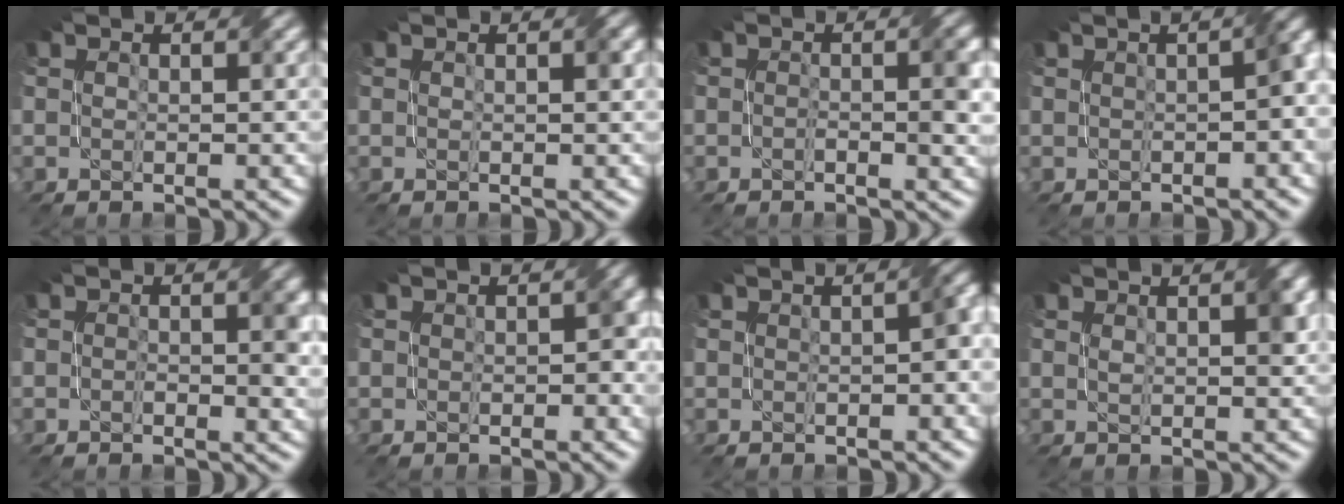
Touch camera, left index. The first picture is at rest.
{"total": 0.6, "force": [0.2, 0.1, 0.6], "torque": [-0.008, 0.002, 0.003]}
{"total": 2.6, "force": [-0.3, 0.8, 2.5], "torque": [-0.038, -0.001, -0.007]}
{"total": 3.5, "force": [0.2, 1.0, 3.3], "torque": [-0.035, 0.014, 0.008]}
{"total": 2.7, "force": [0.0, 1.4, 2.3], "torque": [-0.028, -0.002, -0.002]}
{"total": 2.2, "force": [0.1, 1.4, 1.7], "torque": [-0.021, 0.002, -0.001]}
{"total": 2.5, "force": [0.1, 0.8, 2.4], "torque": [-0.032, 0.011, 0.002]}
{"total": 2.4, "force": [0.8, 0.8, 2.1], "torque": [-0.032, 0.007, 0.016]}